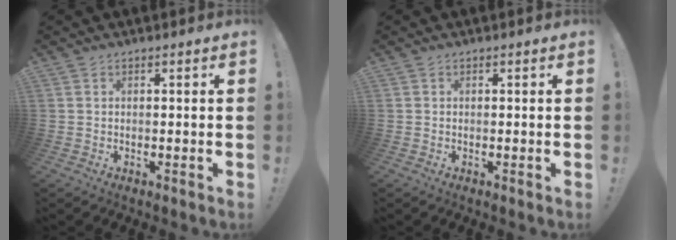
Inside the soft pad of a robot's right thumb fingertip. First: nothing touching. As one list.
[{"total": 0.0}]